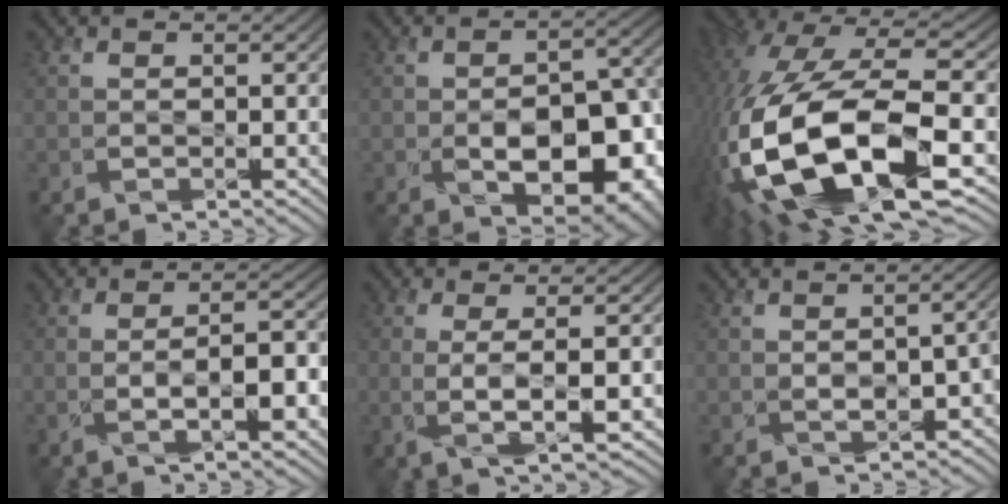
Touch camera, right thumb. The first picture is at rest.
{"total": 11.4, "force": [-3.4, 6.2, 9.0], "torque": [-0.128, -0.016, -0.043]}
{"total": 19.8, "force": [-5.8, 8.7, 16.8], "torque": [-0.377, -0.052, -0.080]}
{"total": 5.3, "force": [-1.8, 1.1, 4.8], "torque": [-0.079, 0.007, -0.031]}
{"total": 3.9, "force": [-0.2, 0.5, 3.9], "torque": [-0.074, 0.003, -0.003]}
{"total": 5.1, "force": [-1.6, 2.8, 3.9], "torque": [-0.048, -0.007, -0.018]}